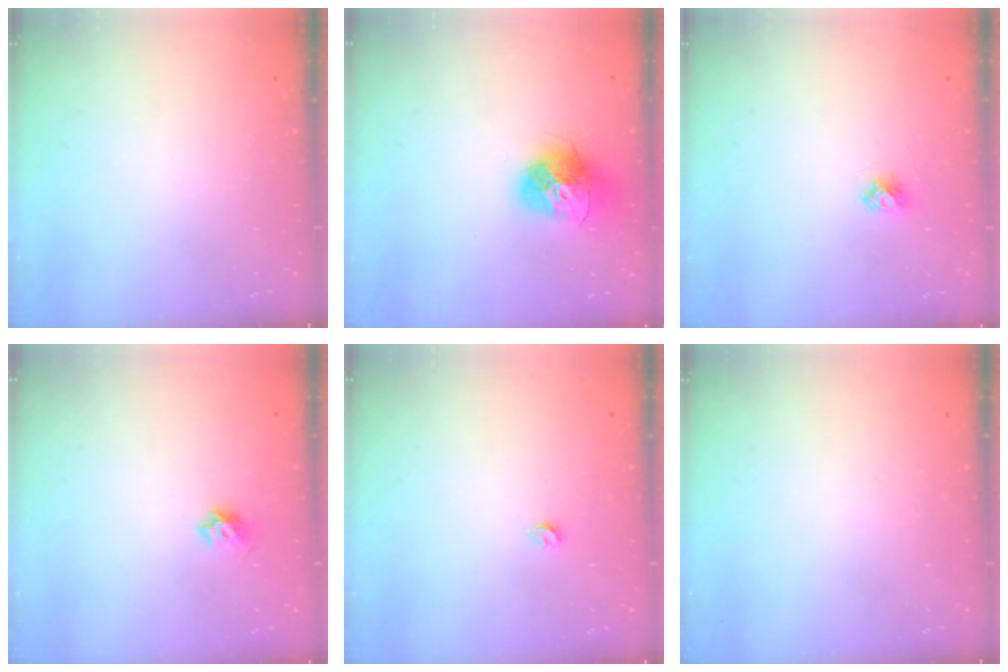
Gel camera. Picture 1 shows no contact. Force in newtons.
{"total": 15.3, "press": 15.2, "slide": 1.7}
{"total": 3.7, "press": 3.6, "slide": 0.4}
{"total": 5.2, "press": 5.1, "slide": 1.0}
{"total": 2.9, "press": 2.8, "slide": 0.5}
{"total": 0.0}